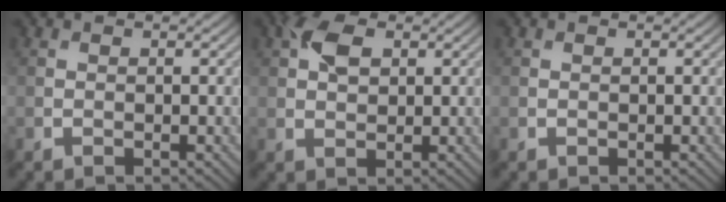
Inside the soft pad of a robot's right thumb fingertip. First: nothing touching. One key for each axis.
{"total": 4.1, "fx": 1.6, "fy": 2.5, "fz": 2.9, "tx": -0.063, "ty": 0.009, "tz": 0.025}
{"total": 0.0}